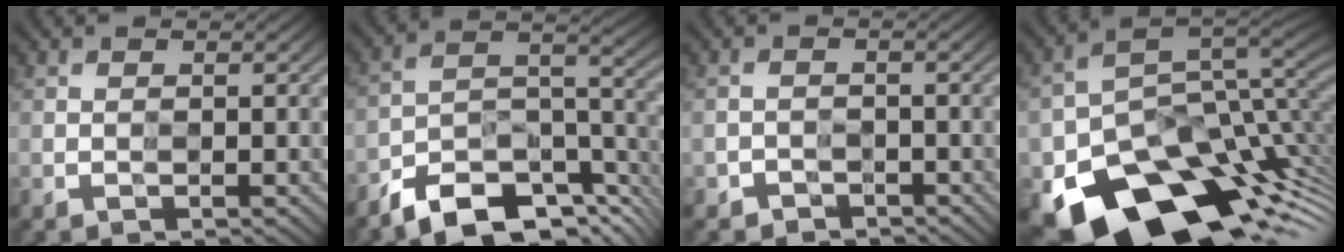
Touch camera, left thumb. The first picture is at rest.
{"total": 10.6, "force": [-9.0, 3.5, 4.5], "torque": [-0.064, 0.001, -0.164]}
{"total": 1.8, "force": [-0.9, 0.6, -1.4], "torque": [0.030, -0.003, -0.018]}
{"total": 16.8, "force": [-6.6, 11.5, 10.4], "torque": [-0.175, -0.047, -0.088]}